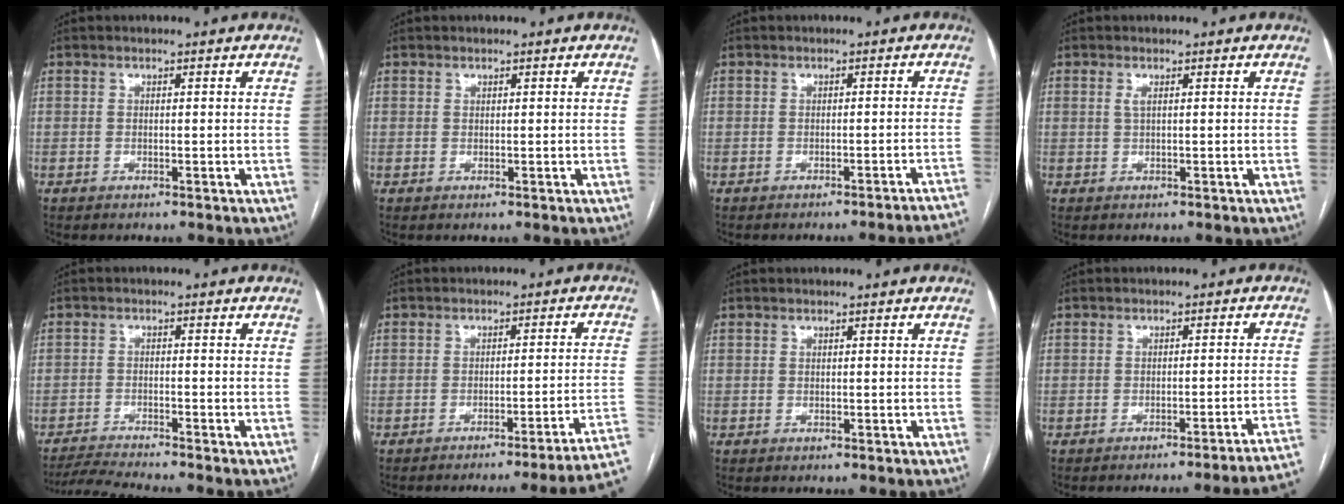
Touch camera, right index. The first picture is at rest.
{"total": 0.0}
{"total": 8.7, "force": [-8.5, -1.6, 1.5], "torque": [0.008, -0.005, -0.091]}
{"total": 1.0, "force": [0.4, 0.2, 0.9], "torque": [-0.027, 0.001, 0.008]}
{"total": 4.5, "force": [-4.2, -1.5, 0.7], "torque": [-0.019, -0.021, -0.080]}
{"total": 11.0, "force": [-7.6, -1.8, 7.7], "torque": [-0.059, 0.015, -0.090]}
{"total": 0.0}
{"total": 11.3, "force": [-10.1, -2.2, 4.4], "torque": [-0.006, -0.001, -0.112]}